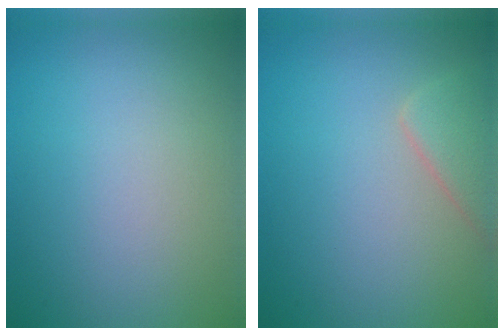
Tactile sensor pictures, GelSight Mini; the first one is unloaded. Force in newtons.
{"total": 2.8, "press": 2.8, "slide": 0.2}